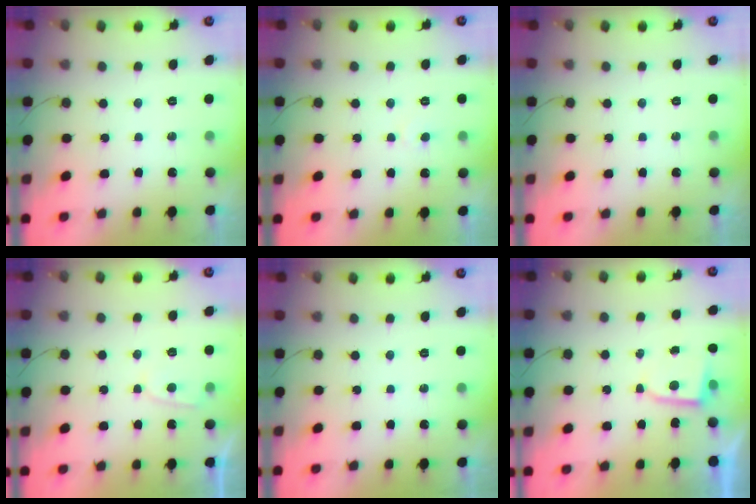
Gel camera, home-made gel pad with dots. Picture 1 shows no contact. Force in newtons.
{"total": 2.4, "press": 2.4, "slide": 0.2}
{"total": 0.0}
{"total": 2.9, "press": 2.9, "slide": 0.3}
{"total": 0.0}
{"total": 2.2, "press": 2.2, "slide": 0.3}